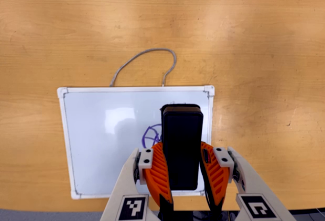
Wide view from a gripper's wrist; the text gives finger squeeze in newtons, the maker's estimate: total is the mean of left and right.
{"total": 11.2, "left": 8.5, "right": 13.9}